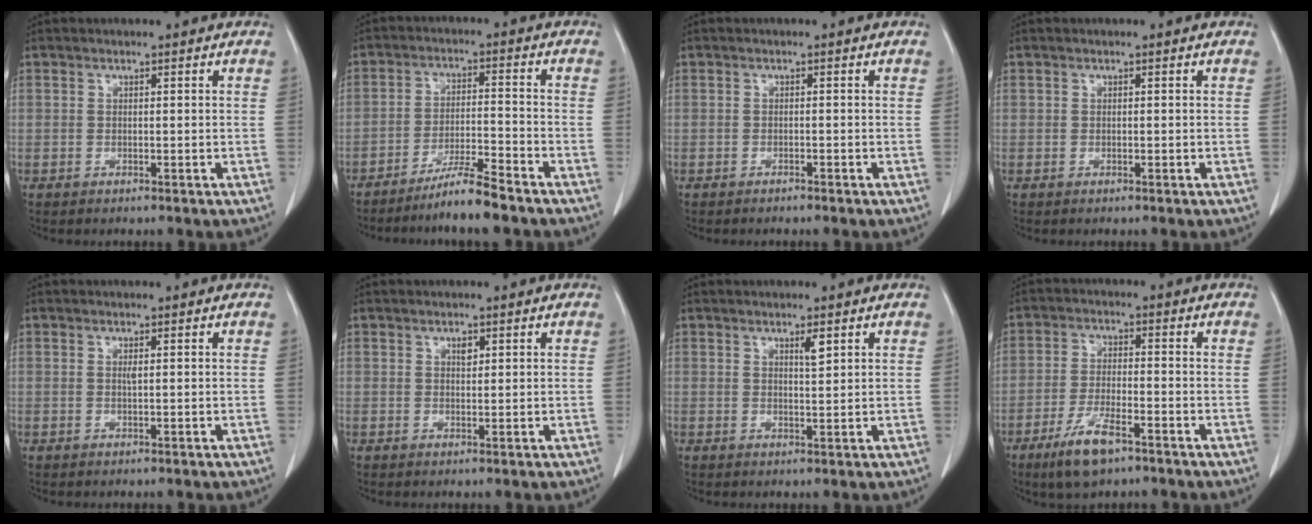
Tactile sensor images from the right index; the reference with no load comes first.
{"total": 6.8, "force": [-5.6, -0.6, 3.8], "torque": [-0.068, -0.021, -0.105]}
{"total": 0.7, "force": [-0.7, 0.0, 0.2], "torque": [-0.014, -0.003, -0.010]}
{"total": 0.0}
{"total": 0.6, "force": [0.2, 0.0, 0.5], "torque": [-0.015, -0.002, 0.003]}
{"total": 1.2, "force": [0.6, 0.6, 0.9], "torque": [-0.013, -0.002, 0.009]}
{"total": 1.8, "force": [1.1, 0.2, 1.5], "torque": [-0.029, -0.003, 0.019]}
{"total": 7.7, "force": [-5.0, 1.8, 5.6], "torque": [-0.117, -0.013, -0.087]}